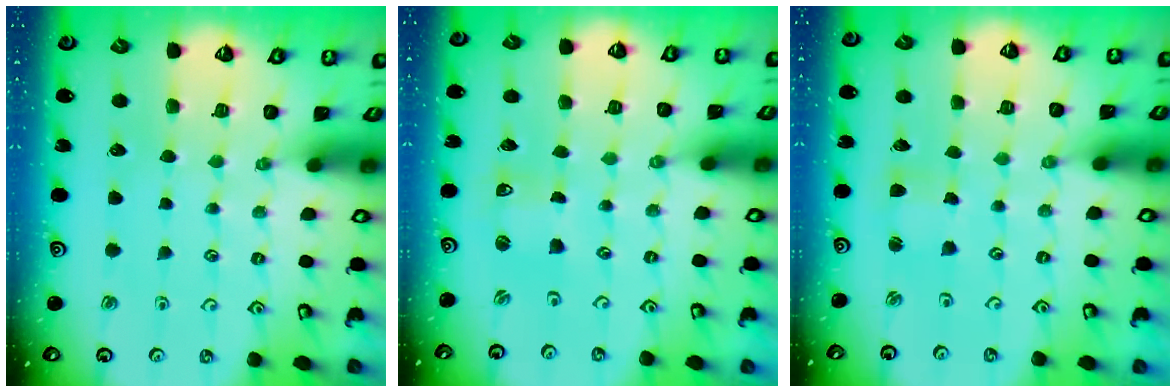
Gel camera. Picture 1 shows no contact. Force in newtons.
{"total": 1.2, "press": 1.2, "slide": 0.1}
{"total": 2.5, "press": 2.5, "slide": 0.1}